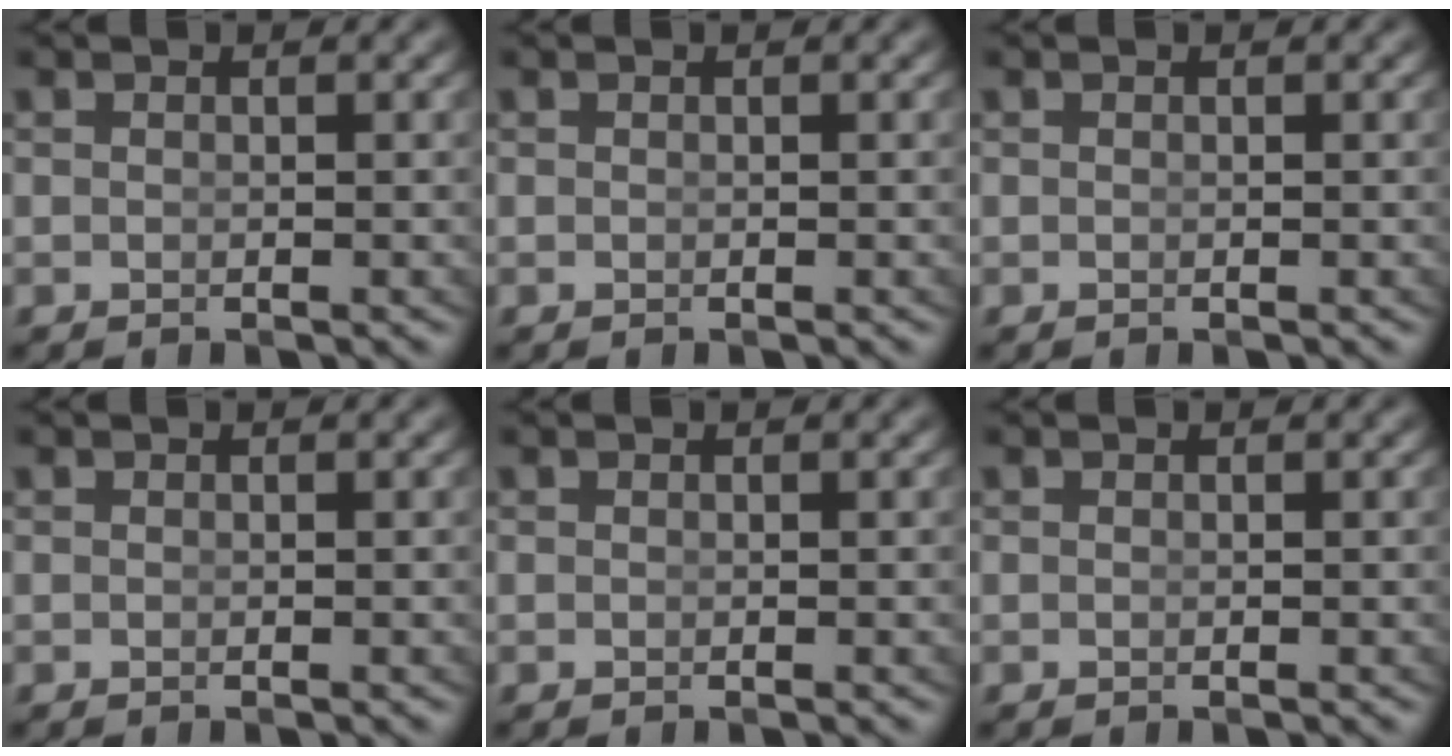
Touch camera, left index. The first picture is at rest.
{"total": 0.0}
{"total": 1.1, "force": [-0.2, -1.0, -0.5], "torque": [0.011, -0.015, 0.010]}
{"total": 0.0}
{"total": 1.1, "force": [-0.2, -1.0, -0.5], "torque": [0.011, -0.015, 0.009]}
{"total": 0.0}